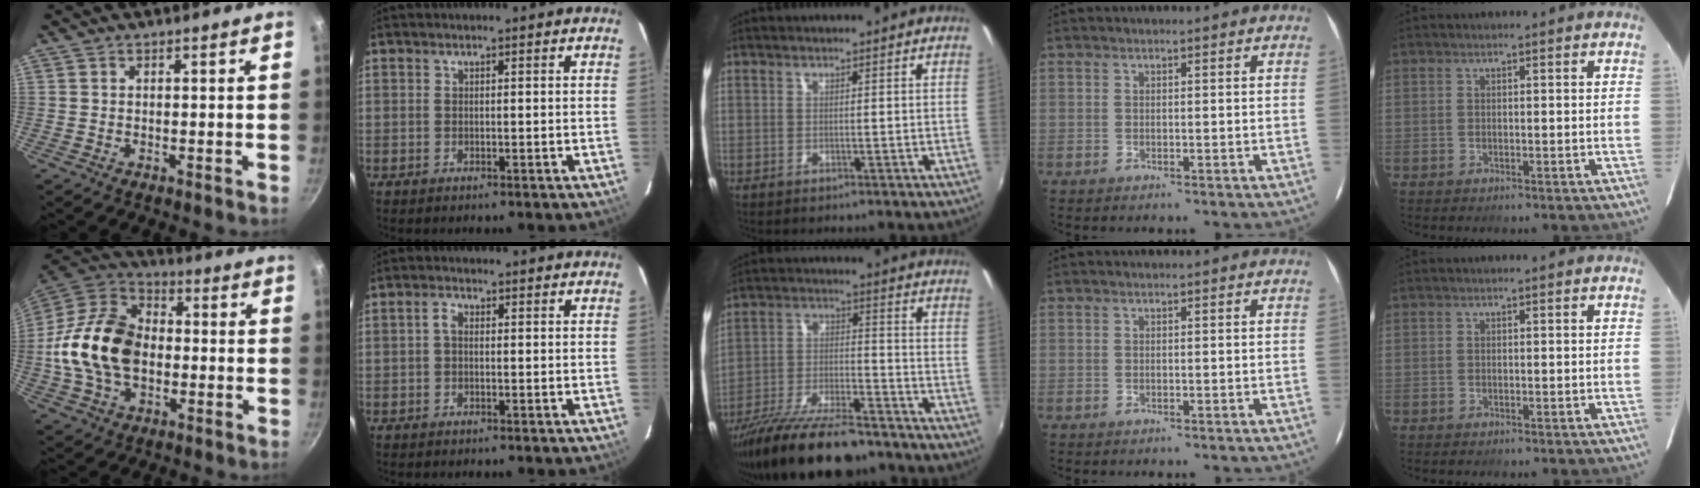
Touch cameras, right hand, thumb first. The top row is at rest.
{"thumb": {"total": 19.3, "force": [-1.6, 13.3, 13.9], "torque": [-0.238, 0.035, -0.041]}, "index": {"total": 1.6, "force": [0.0, 1.0, 1.2], "torque": [-0.026, 0.008, -0.003]}, "middle": {"total": 17.5, "force": [-14.0, 4.7, 9.5], "torque": [-0.189, -0.033, -0.234]}}